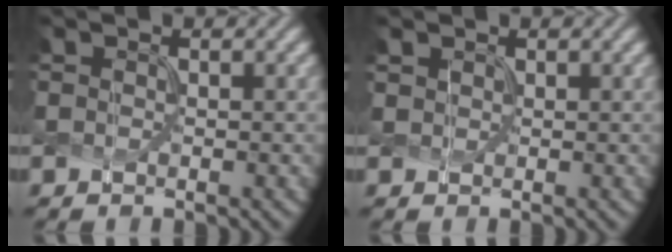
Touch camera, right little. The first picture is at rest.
{"total": 1.0, "force": [0.8, 0.4, -0.2], "torque": [0.004, 0.003, 0.021]}